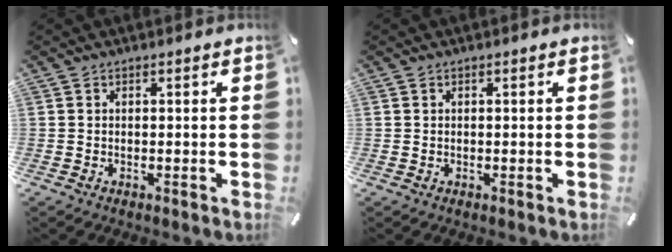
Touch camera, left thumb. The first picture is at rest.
{"total": 0.0}